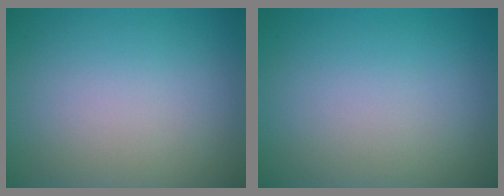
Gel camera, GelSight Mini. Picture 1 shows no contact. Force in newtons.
{"total": 0.0}